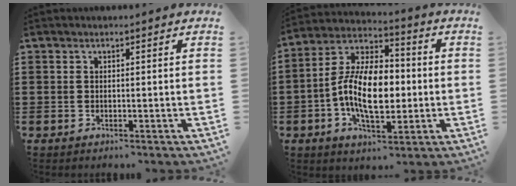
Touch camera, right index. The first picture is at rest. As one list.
[{"total": 12.5, "force": [-1.5, 6.8, 10.4], "torque": [-0.232, 0.005, -0.032]}]